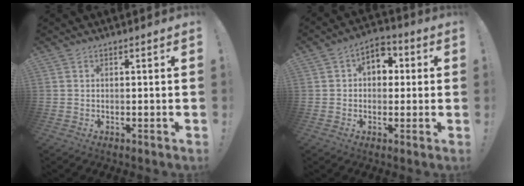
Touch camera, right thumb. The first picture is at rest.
{"total": 7.4, "force": [1.4, 5.9, 4.2], "torque": [-0.059, 0.005, 0.029]}